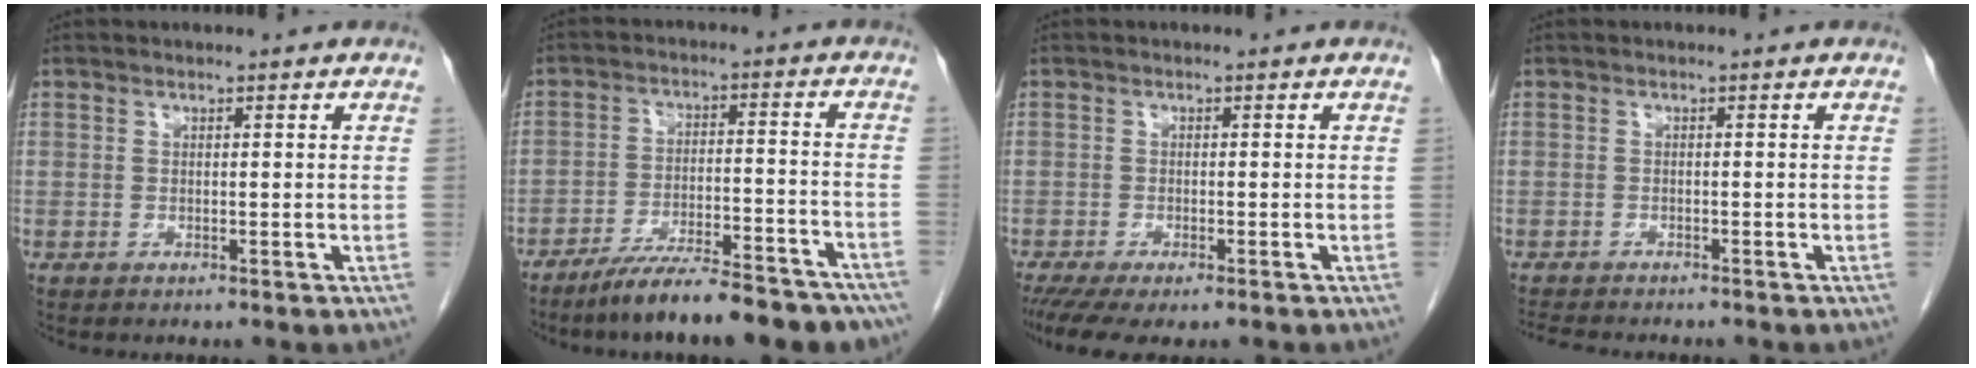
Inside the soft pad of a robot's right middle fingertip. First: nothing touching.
{"total": 17.6, "force": [-15.0, 3.0, 8.6], "torque": [-0.099, 0.014, -0.220]}
{"total": 7.6, "force": [-5.9, 1.7, 4.4], "torque": [-0.067, -0.017, -0.091]}
{"total": 5.8, "force": [-5.2, 1.0, 2.4], "torque": [-0.039, -0.012, -0.079]}